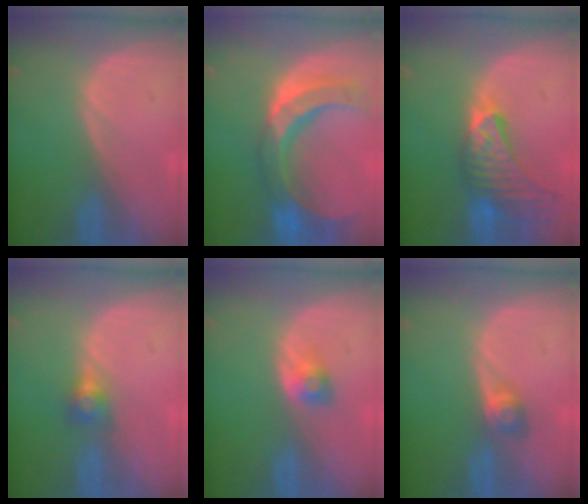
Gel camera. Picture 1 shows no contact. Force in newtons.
{"total": 11.4, "press": 9.6, "slide": 6.1}
{"total": 9.1, "press": 8.2, "slide": 3.9}
{"total": 2.8, "press": 2.5, "slide": 1.3}
{"total": 2.6, "press": 2.3, "slide": 1.1}
{"total": 2.9, "press": 2.6, "slide": 1.4}